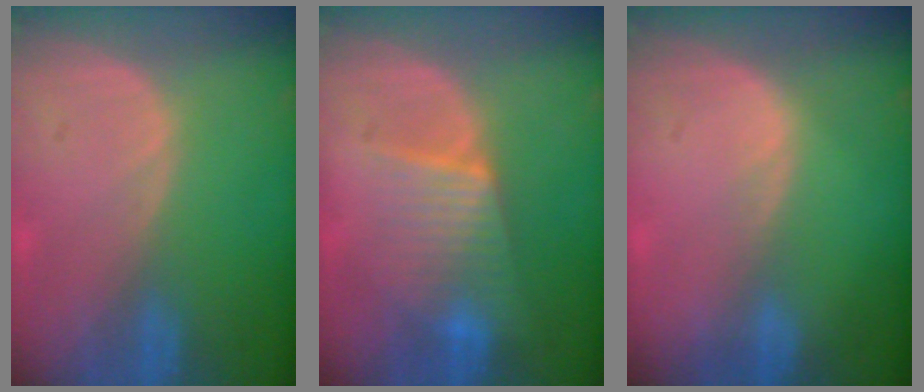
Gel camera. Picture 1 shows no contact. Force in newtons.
{"total": 6.4, "press": 6.3, "slide": 1.0}
{"total": 0.8, "press": 0.5, "slide": 0.7}